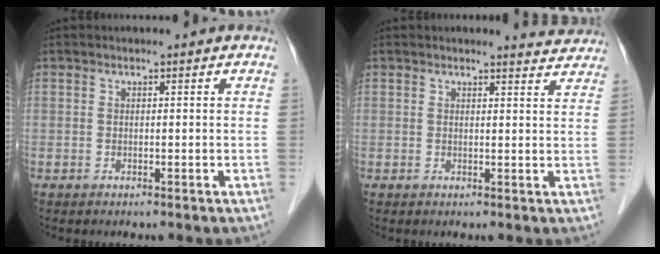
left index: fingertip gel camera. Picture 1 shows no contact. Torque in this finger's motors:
{"motor_torque": [0.61, -0.71, 0.12, 0.00]}